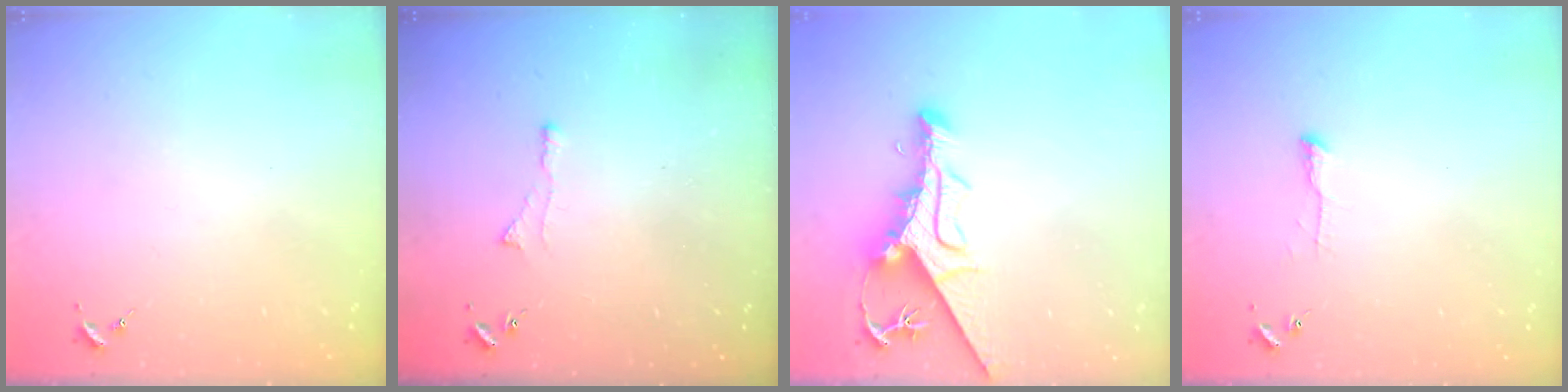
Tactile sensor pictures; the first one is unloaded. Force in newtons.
{"total": 3.0, "press": 2.9, "slide": 0.5}
{"total": 11.3, "press": 11.2, "slide": 1.1}
{"total": 5.5, "press": 5.5, "slide": 0.5}